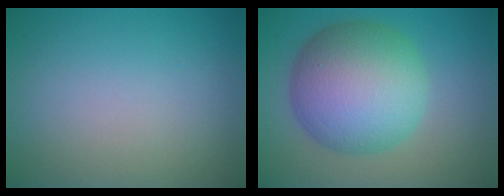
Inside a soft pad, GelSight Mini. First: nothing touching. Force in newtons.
{"total": 10.8, "press": 10.8, "slide": 0.2}